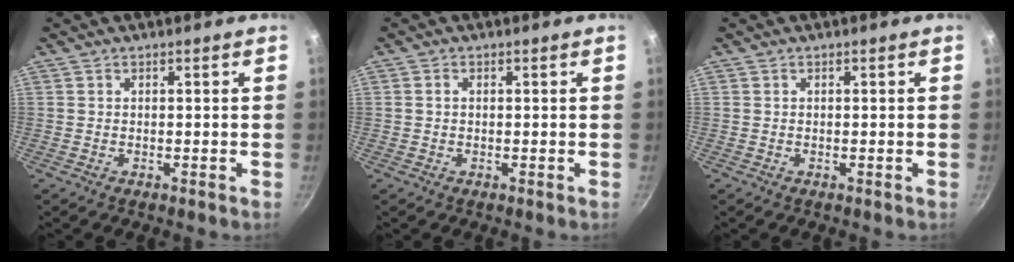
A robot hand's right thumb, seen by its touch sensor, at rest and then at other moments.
{"total": 0.9, "force": [0.1, 0.7, 0.6], "torque": [-0.009, 0.005, 0.000]}
{"total": 0.0}